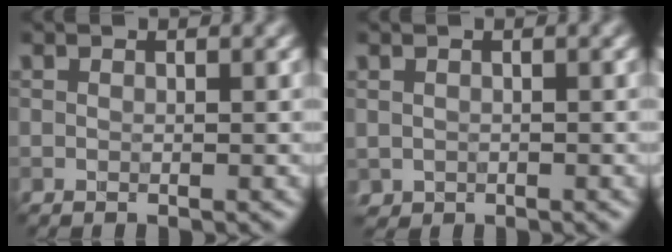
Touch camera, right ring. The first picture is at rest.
{"total": 0.7, "force": [-0.1, 0.7, -0.1], "torque": [0.008, -0.004, -0.004]}